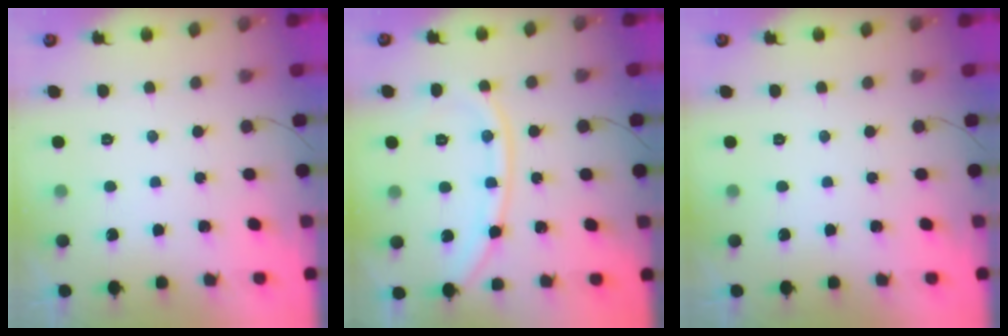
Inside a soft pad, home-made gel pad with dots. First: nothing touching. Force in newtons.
{"total": 11.3, "press": 11.2, "slide": 1.2}
{"total": 0.0}